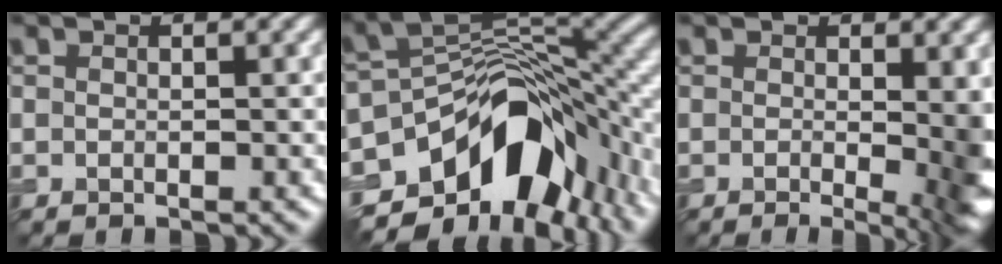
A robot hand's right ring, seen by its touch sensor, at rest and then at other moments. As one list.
[{"total": 14.0, "force": [-6.1, 8.5, 9.4], "torque": [-0.155, -0.002, -0.096]}, {"total": 8.6, "force": [-0.7, 2.9, 8.0], "torque": [-0.073, -0.002, -0.007]}]